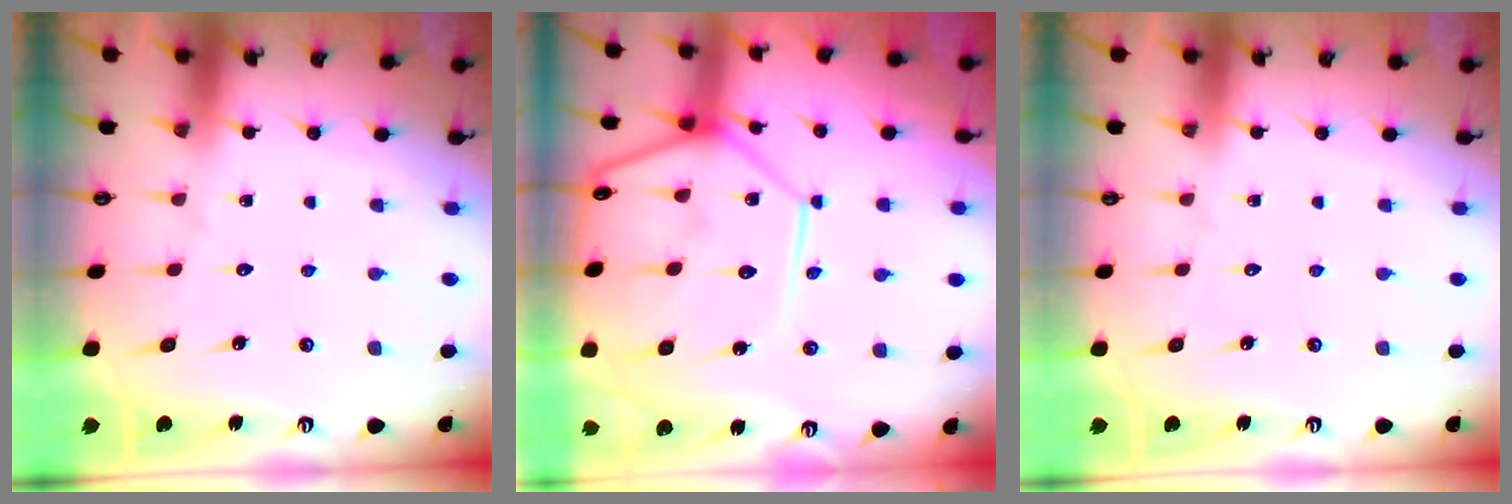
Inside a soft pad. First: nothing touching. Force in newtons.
{"total": 16.3, "press": 16.2, "slide": 1.4}
{"total": 0.0}